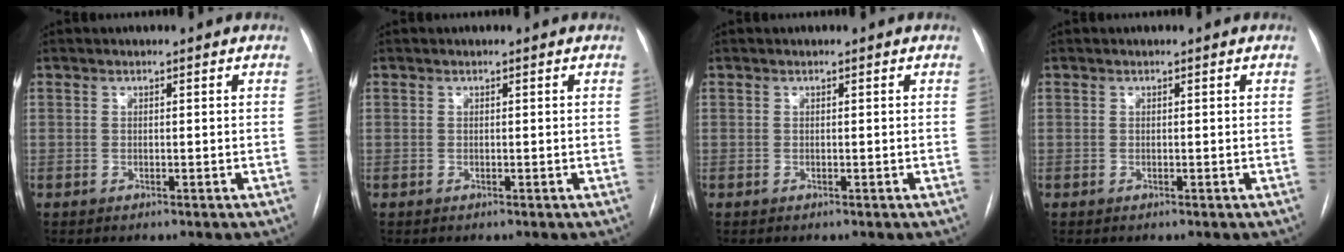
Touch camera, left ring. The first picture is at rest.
{"total": 0.0}
{"total": 0.0}
{"total": 0.0}